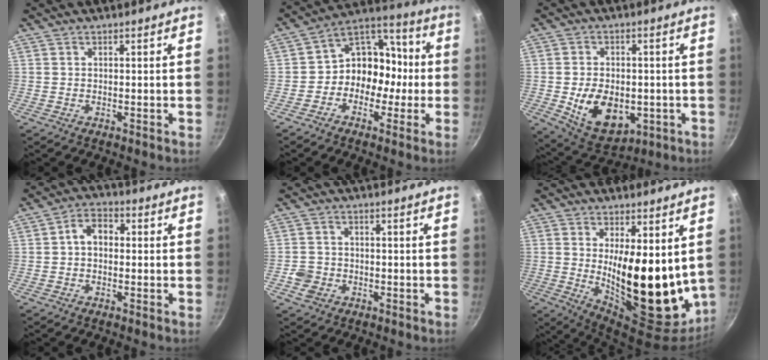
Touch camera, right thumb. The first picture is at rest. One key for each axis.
{"total": 11.7, "fx": -2.3, "fy": 9.7, "fz": 6.3, "tx": -0.039, "ty": 0.060, "tz": -0.055}
{"total": 13.4, "fx": -2.5, "fy": 9.1, "fz": 9.5, "tx": -0.125, "ty": -0.005, "tz": -0.018}
{"total": 5.0, "fx": 0.2, "fy": 3.6, "fz": 3.5, "tx": -0.040, "ty": 0.014, "tz": -0.007}
{"total": 3.9, "fx": -1.5, "fy": 3.4, "fz": 1.3, "tx": -0.018, "ty": 0.018, "tz": -0.027}
{"total": 19.4, "fx": 2.7, "fy": 8.2, "fz": 17.4, "tx": -0.219, "ty": -0.057, "tz": 0.061}